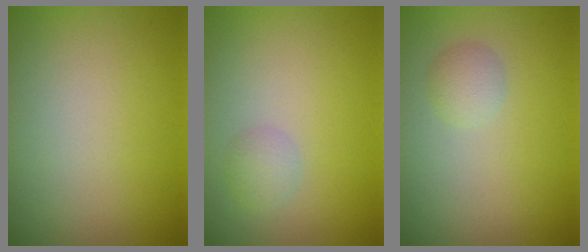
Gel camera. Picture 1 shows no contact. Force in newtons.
{"total": 1.4, "press": 1.4, "slide": 0.1}
{"total": 1.4, "press": 1.4, "slide": 0.1}